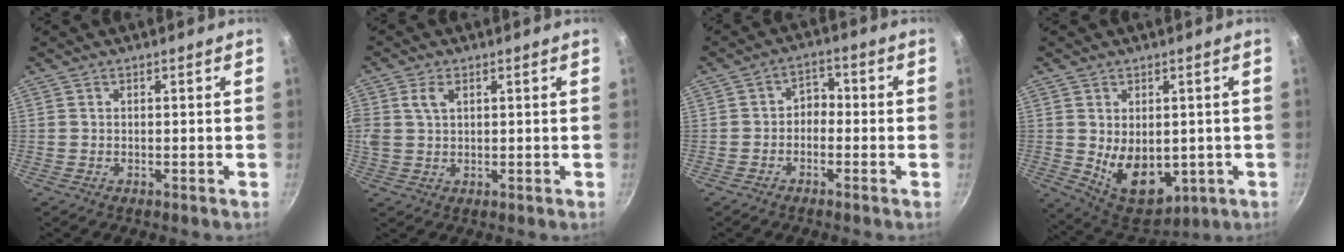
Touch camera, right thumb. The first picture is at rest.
{"total": 4.7, "force": [1.6, 3.1, 3.2], "torque": [-0.060, 0.004, 0.030]}
{"total": 3.5, "force": [-1.2, 2.7, 1.9], "torque": [-0.011, 0.022, -0.028]}
{"total": 12.2, "force": [-1.1, 8.1, 9.1], "torque": [-0.110, -0.023, 0.010]}